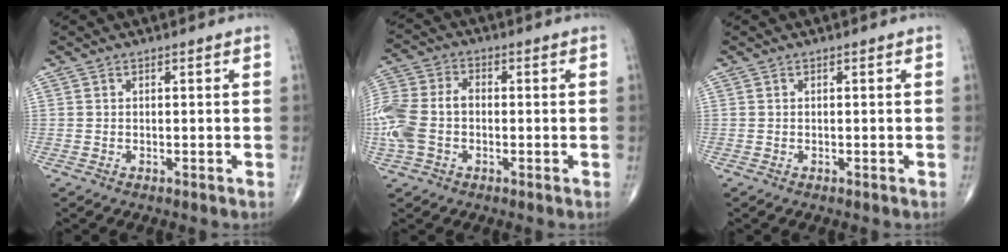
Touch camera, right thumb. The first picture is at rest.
{"total": 12.7, "force": [-1.8, 8.8, 8.9], "torque": [-0.223, 0.029, -0.039]}
{"total": 0.0}